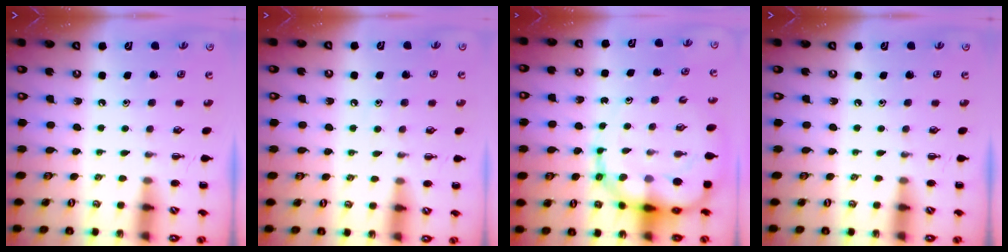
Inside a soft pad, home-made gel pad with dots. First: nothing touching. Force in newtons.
{"total": 5.8, "press": 5.6, "slide": 1.5}
{"total": 15.5, "press": 15.0, "slide": 4.1}
{"total": 0.0}